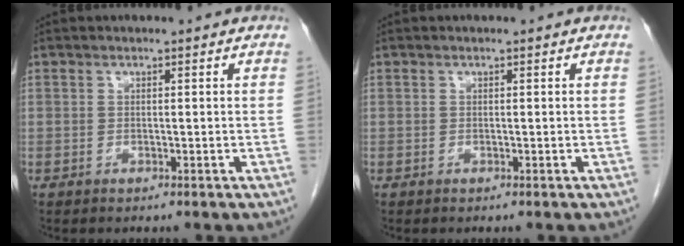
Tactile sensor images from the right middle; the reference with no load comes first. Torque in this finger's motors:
{"motor_torque": [-0.08, -0.11, -0.01, 0.00]}